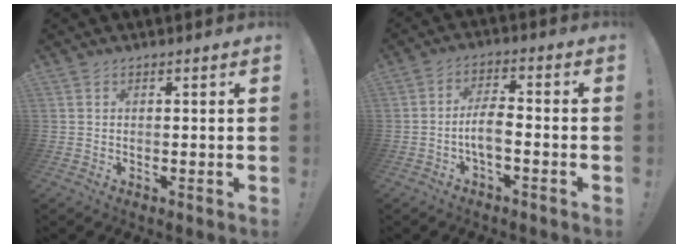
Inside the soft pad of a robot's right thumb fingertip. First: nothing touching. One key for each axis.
{"total": 6.5, "fx": -2.2, "fy": 2.3, "fz": 5.7, "tx": -0.107, "ty": 0.006, "tz": -0.041}